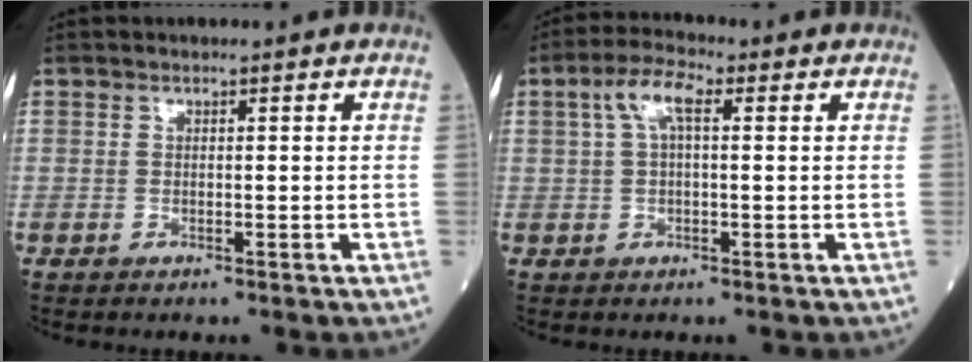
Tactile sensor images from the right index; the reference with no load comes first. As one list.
[{"total": 5.1, "force": [1.5, 1.5, 4.6], "torque": [-0.100, 0.024, 0.030]}]